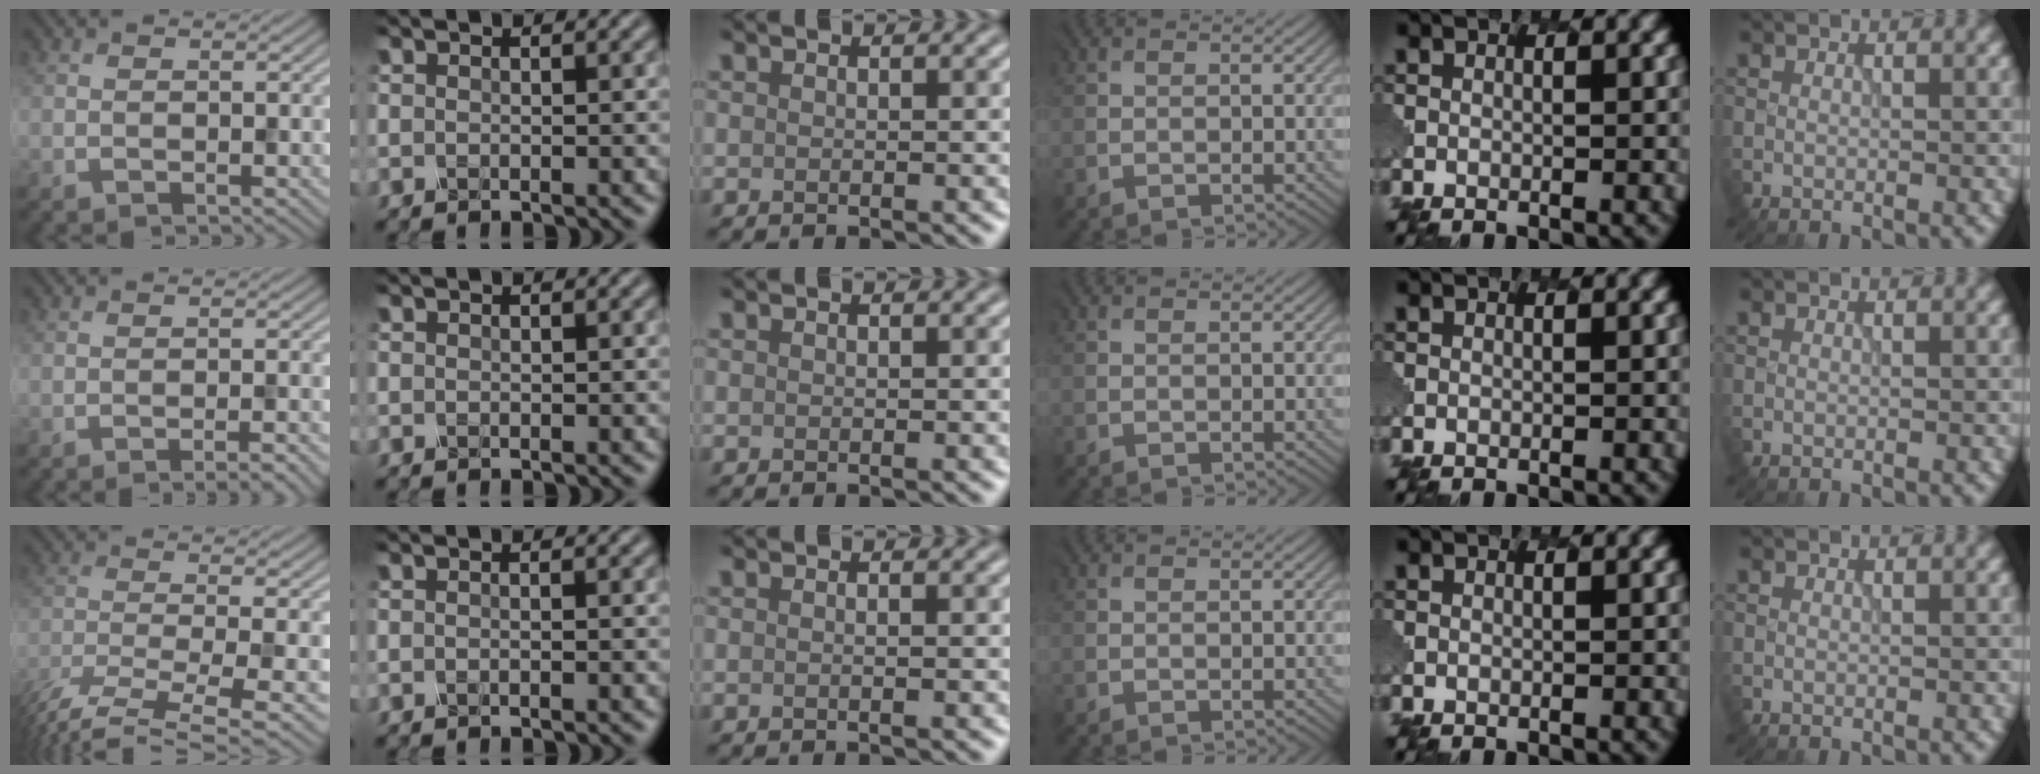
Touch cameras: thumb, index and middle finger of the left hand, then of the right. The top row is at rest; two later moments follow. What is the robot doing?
{"motion": "dispense", "object": "oil cruet"}